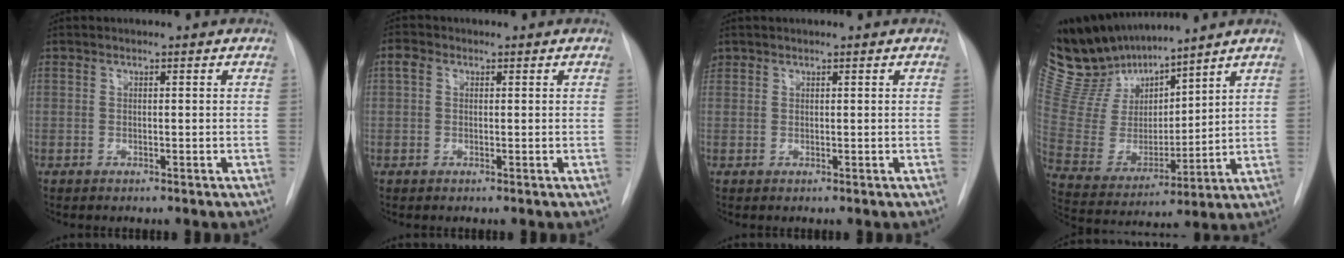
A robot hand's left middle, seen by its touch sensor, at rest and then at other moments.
{"total": 1.8, "force": [0.5, 1.4, 1.0], "torque": [-0.024, 0.015, 0.008]}
{"total": 0.9, "force": [0.6, 0.7, 0.0], "torque": [0.001, 0.013, 0.010]}
{"total": 15.4, "force": [14.2, 3.6, 4.8], "torque": [-0.110, 0.002, 0.289]}